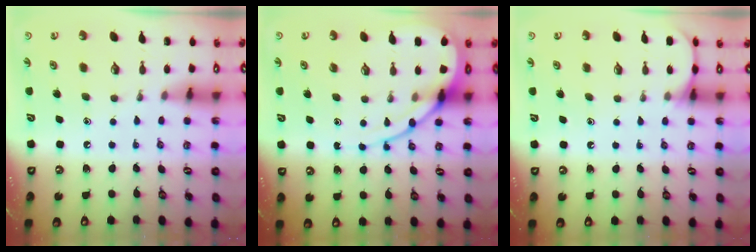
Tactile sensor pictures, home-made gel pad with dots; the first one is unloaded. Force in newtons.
{"total": 10.2, "press": 10.2, "slide": 1.0}
{"total": 4.9, "press": 4.9, "slide": 0.5}